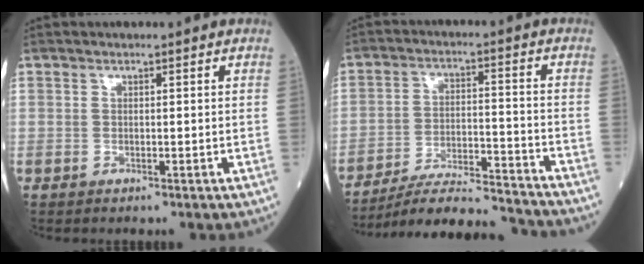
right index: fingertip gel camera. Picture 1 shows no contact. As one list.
[{"total": 15.4, "force": [-14.8, 0.3, 4.5], "torque": [-0.079, -0.001, -0.230]}]